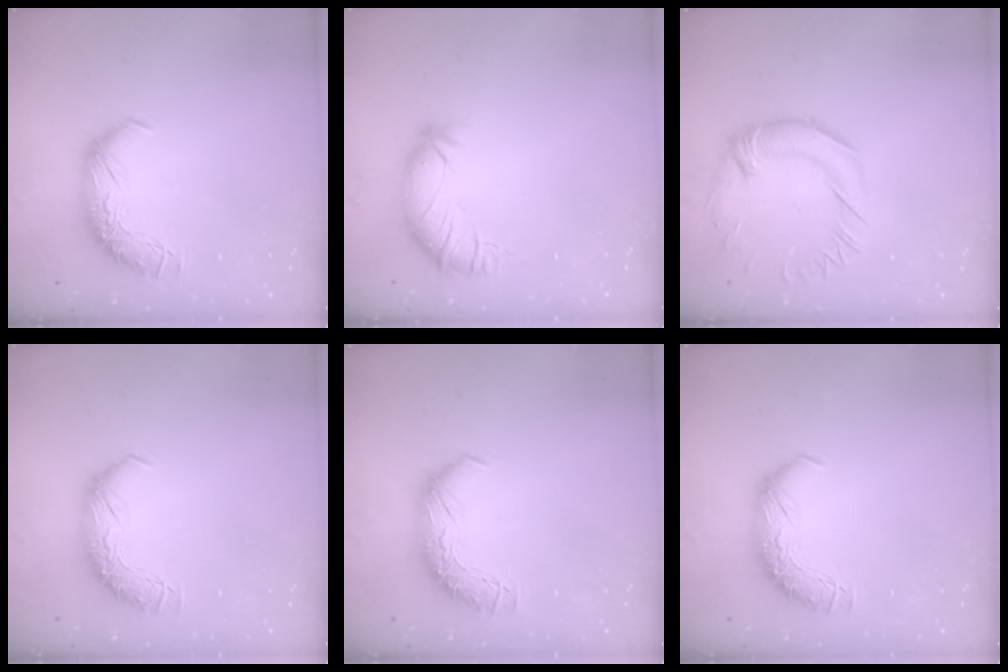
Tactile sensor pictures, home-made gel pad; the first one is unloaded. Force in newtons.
{"total": 3.2, "press": 2.5, "slide": 1.9}
{"total": 1.3, "press": 0.4, "slide": 1.3}
{"total": 0.0}
{"total": 0.0}
{"total": 0.0}